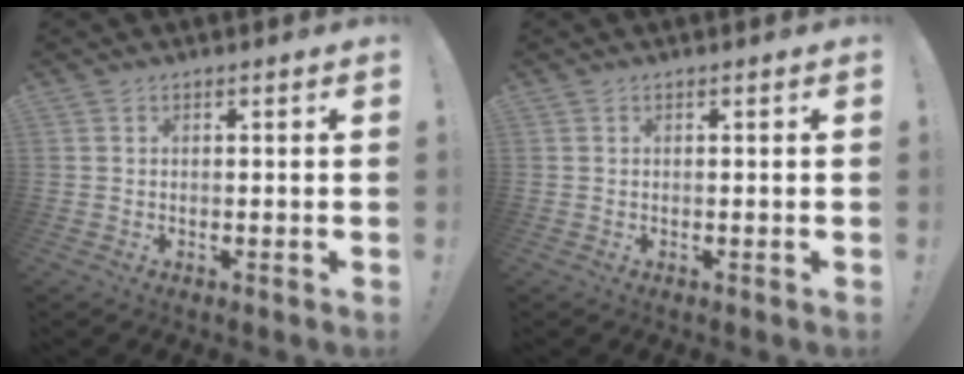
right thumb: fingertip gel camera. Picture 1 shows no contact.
{"total": 0.0}